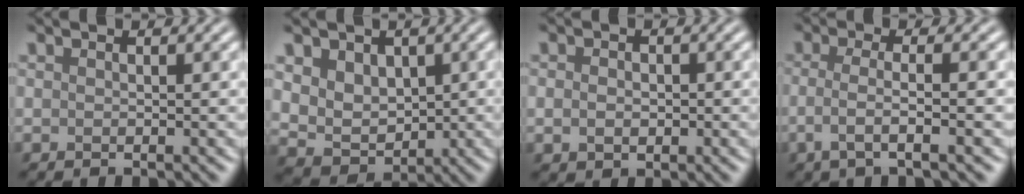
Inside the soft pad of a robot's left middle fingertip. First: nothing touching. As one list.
[{"total": 4.7, "force": [1.5, 3.7, 2.4], "torque": [-0.054, -0.006, 0.034]}, {"total": 1.9, "force": [-0.1, 1.5, 1.1], "torque": [-0.018, 0.001, -0.003]}, {"total": 3.5, "force": [-0.9, 1.0, 3.2], "torque": [-0.055, -0.004, -0.026]}]